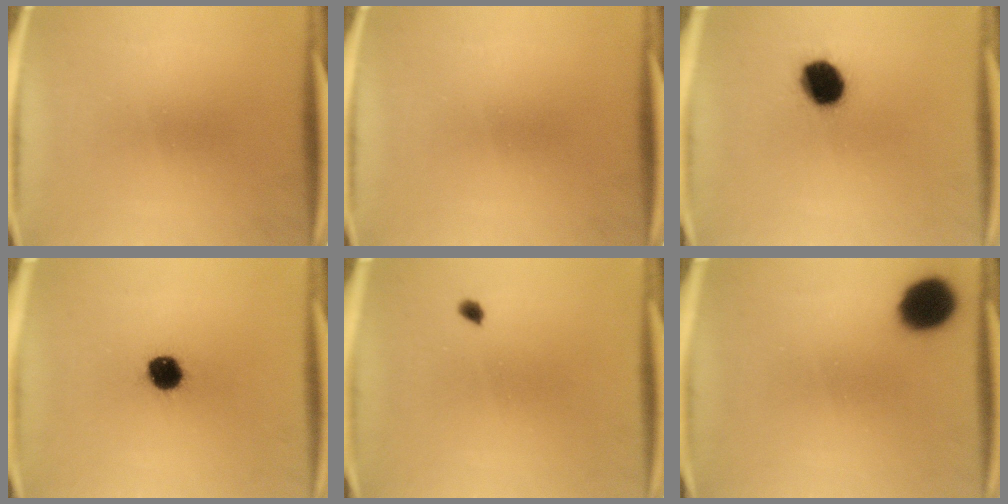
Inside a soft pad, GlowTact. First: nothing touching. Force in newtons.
{"total": 0.0}
{"total": 10.7}
{"total": 7.5}
{"total": 1.1}
{"total": 12.1}